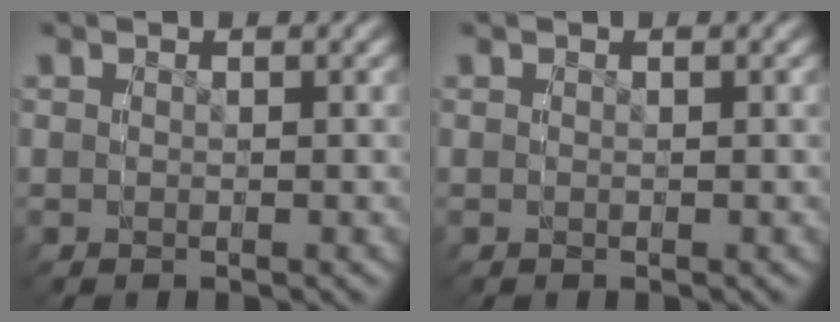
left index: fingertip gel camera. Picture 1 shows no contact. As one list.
[{"total": 0.0}]